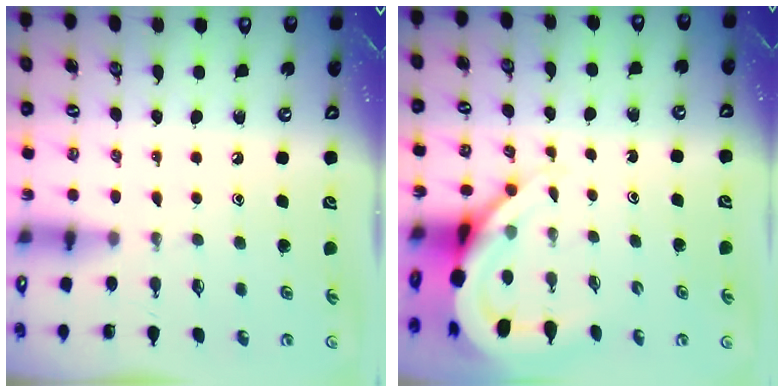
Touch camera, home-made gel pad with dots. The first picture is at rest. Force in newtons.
{"total": 8.5, "press": 8.4, "slide": 1.1}